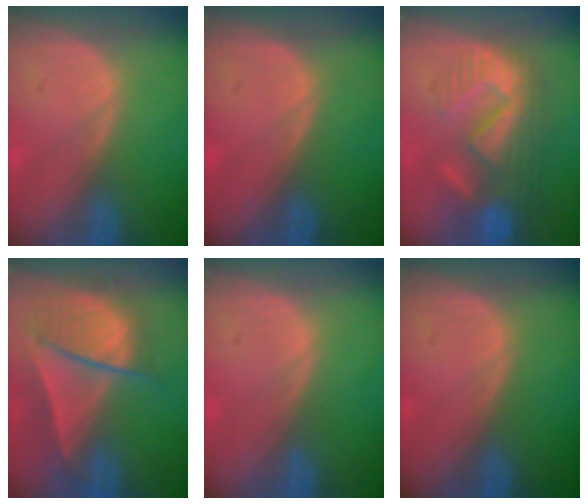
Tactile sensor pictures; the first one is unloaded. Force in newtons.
{"total": 0.0}
{"total": 9.2, "press": 8.9, "slide": 2.3}
{"total": 8.6, "press": 7.7, "slide": 3.7}
{"total": 0.0}
{"total": 0.0}